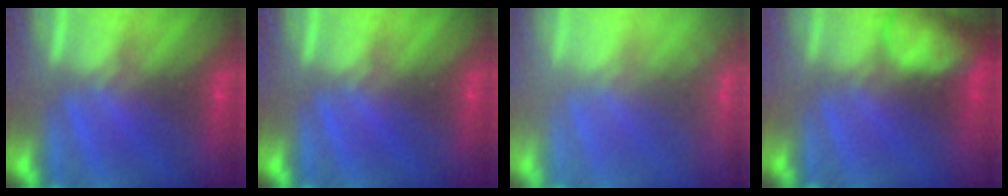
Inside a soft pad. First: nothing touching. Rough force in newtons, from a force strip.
{"total": 0.0}
{"total": 7.5}
{"total": 7.8}